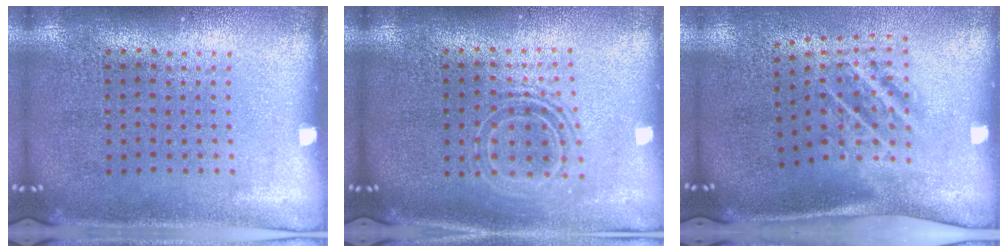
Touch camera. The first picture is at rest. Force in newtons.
{"total": 1.8, "press": 1.3, "slide": 1.1}
{"total": 1.8, "press": 1.1, "slide": 1.4}